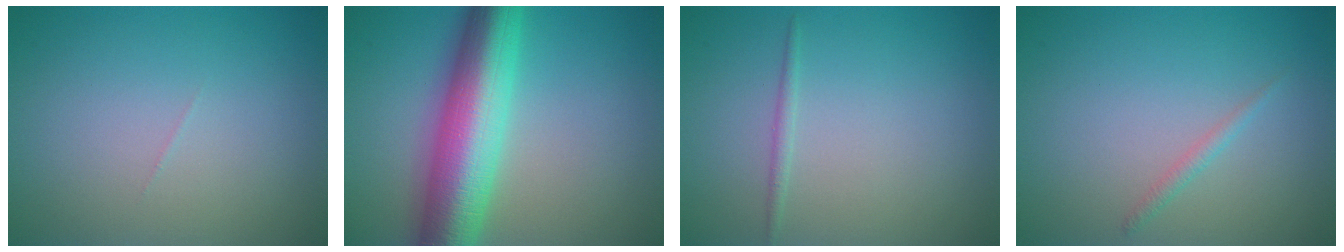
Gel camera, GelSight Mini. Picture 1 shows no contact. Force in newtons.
{"total": 10.4, "press": 10.4, "slide": 0.1}
{"total": 0.8, "press": 0.8, "slide": 0.0}
{"total": 0.9, "press": 0.9, "slide": 0.1}